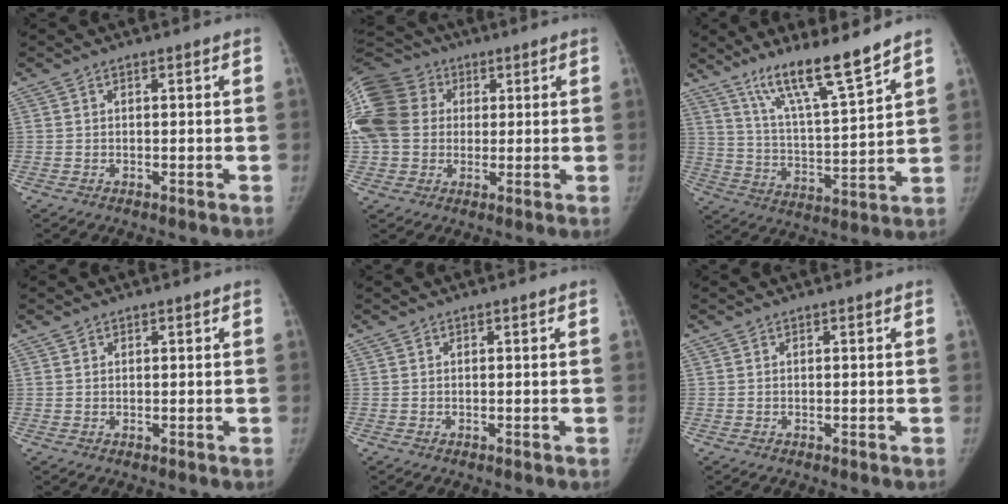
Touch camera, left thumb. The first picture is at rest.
{"total": 19.9, "force": [3.3, 16.7, 10.4], "torque": [-0.252, 0.049, 0.061]}
{"total": 13.6, "force": [10.4, 0.9, 8.6], "torque": [-0.143, -0.068, 0.192]}
{"total": 0.7, "force": [0.5, 0.5, 0.1], "torque": [0.005, -0.003, 0.006]}
{"total": 0.0}
{"total": 0.0}